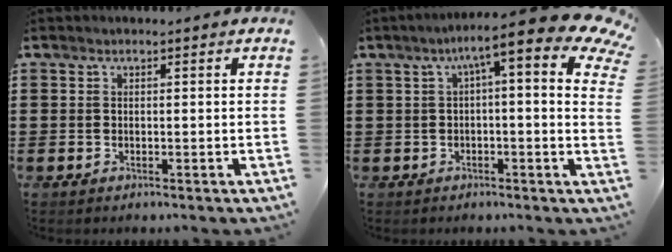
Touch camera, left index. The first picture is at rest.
{"total": 8.9, "force": [4.4, 0.9, 7.7], "torque": [-0.132, -0.026, 0.067]}